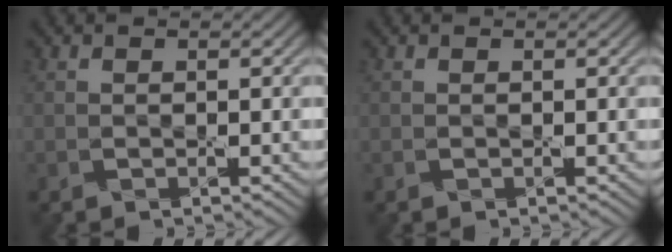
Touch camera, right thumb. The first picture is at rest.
{"total": 0.0}